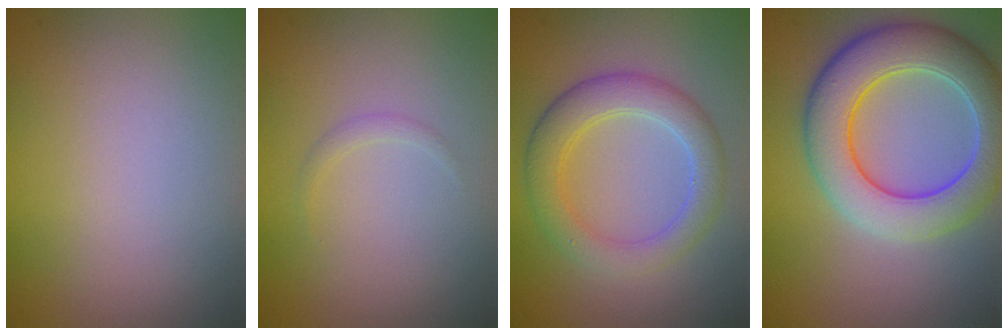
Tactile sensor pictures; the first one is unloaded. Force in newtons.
{"total": 0.7, "press": 0.7, "slide": 0.0}
{"total": 4.4, "press": 4.4, "slide": 0.2}
{"total": 8.3, "press": 8.3, "slide": 0.5}